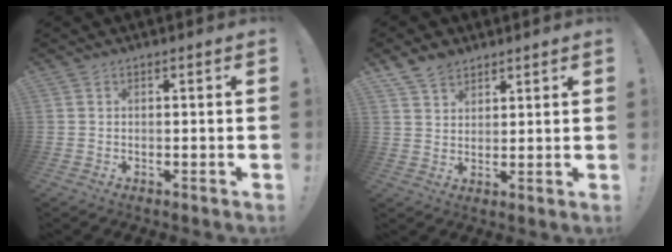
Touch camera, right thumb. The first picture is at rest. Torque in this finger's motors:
{"motor_torque": [-0.11, 0.60, 0.49, 0.48, 0.15]}